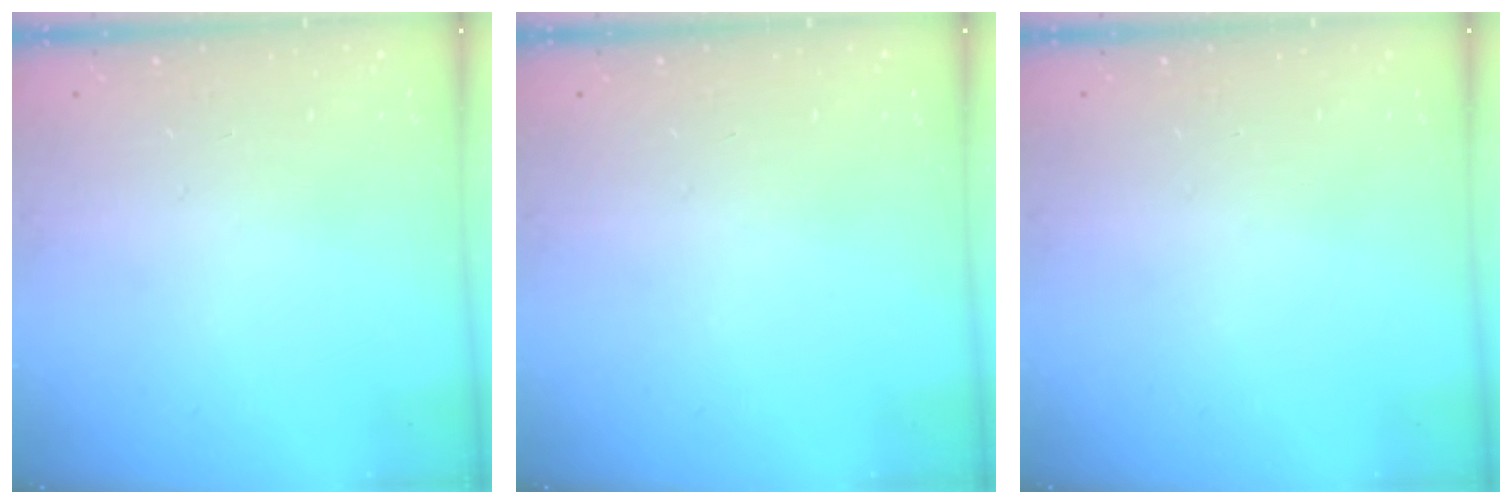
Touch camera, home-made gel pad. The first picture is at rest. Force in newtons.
{"total": 0.0}
{"total": 0.0}